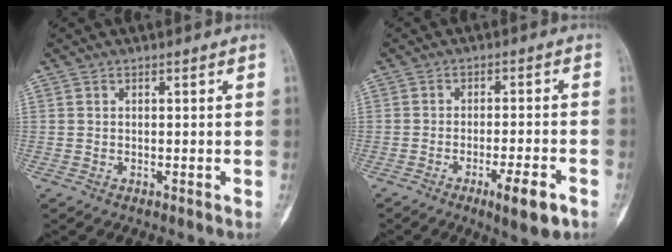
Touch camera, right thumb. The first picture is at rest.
{"total": 7.2, "force": [-3.7, 1.3, 6.0], "torque": [-0.092, 0.011, -0.052]}